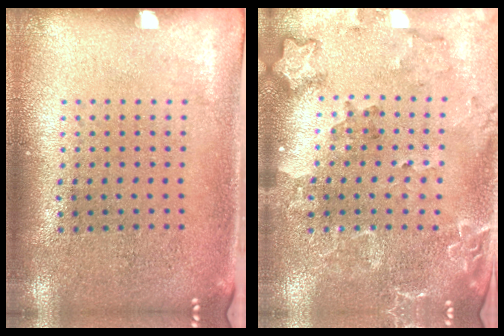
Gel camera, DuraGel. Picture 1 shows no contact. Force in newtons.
{"total": 2.0, "press": 1.9, "slide": 0.5}